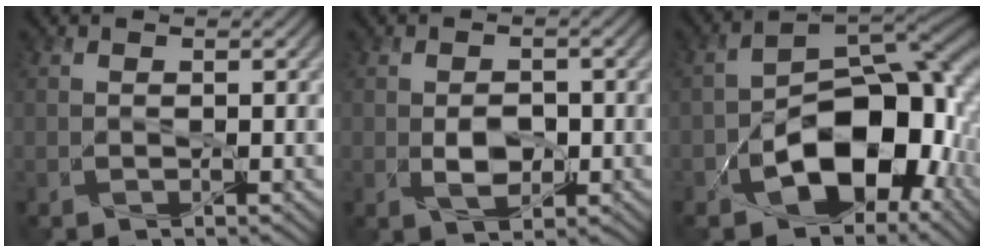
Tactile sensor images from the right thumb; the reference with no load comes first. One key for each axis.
{"total": 3.0, "fx": -0.7, "fy": 1.4, "fz": 2.5, "tx": -0.044, "ty": -0.008, "tz": -0.010}
{"total": 13.1, "fx": -5.1, "fy": 7.3, "fz": 9.6, "tx": -0.123, "ty": -0.018, "tz": -0.086}